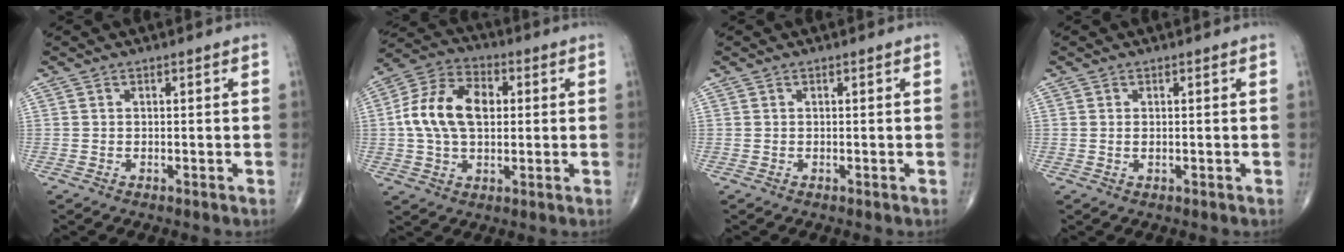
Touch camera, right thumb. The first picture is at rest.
{"total": 13.8, "force": [1.3, 8.8, 10.6], "torque": [-0.185, 0.023, 0.016]}
{"total": 0.0}
{"total": 0.6, "force": [0.1, 0.3, 0.6], "torque": [-0.013, 0.001, 0.003]}